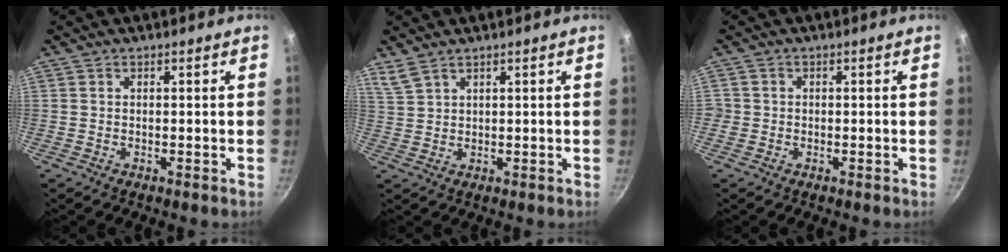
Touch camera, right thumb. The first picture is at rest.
{"total": 3.1, "force": [2.6, 1.0, 1.3], "torque": [-0.030, -0.006, 0.060]}
{"total": 1.4, "force": [-0.4, 1.4, 0.3], "torque": [-0.001, 0.003, -0.009]}